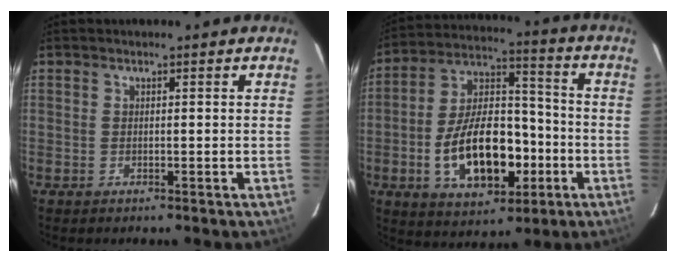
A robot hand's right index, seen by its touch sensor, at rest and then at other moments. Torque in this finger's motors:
{"motor_torque": [1.23, -0.91, 1.05, 0.21]}